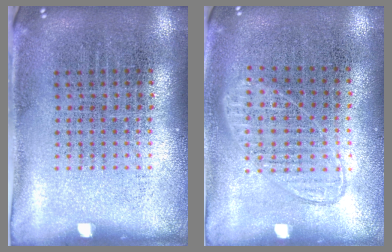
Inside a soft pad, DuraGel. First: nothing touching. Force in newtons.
{"total": 0.9, "press": 0.9, "slide": 0.3}